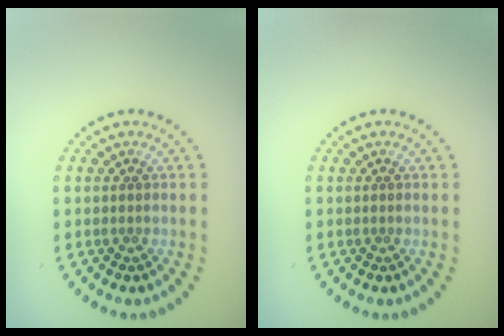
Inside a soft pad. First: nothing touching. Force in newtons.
{"total": 0.0}